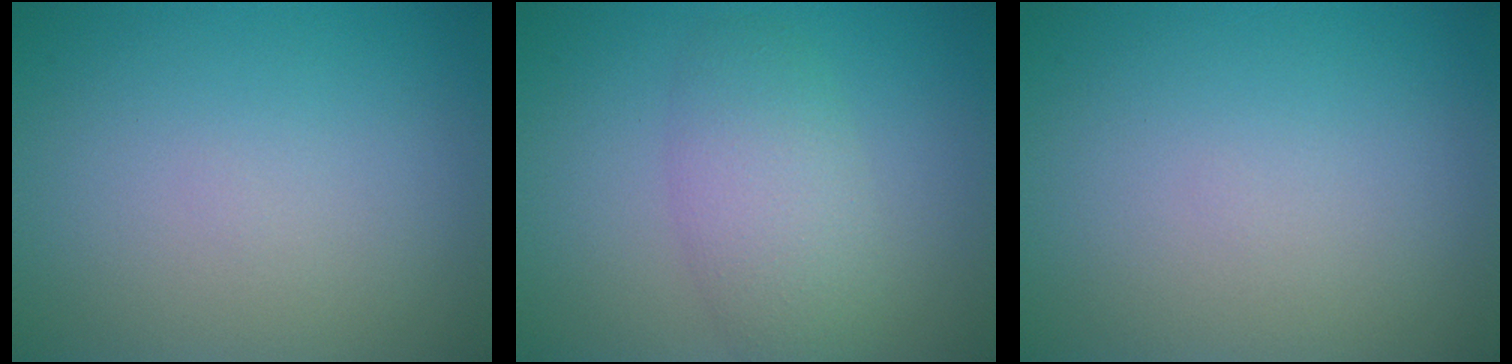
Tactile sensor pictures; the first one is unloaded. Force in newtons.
{"total": 2.4, "press": 2.4, "slide": 0.3}
{"total": 0.0}